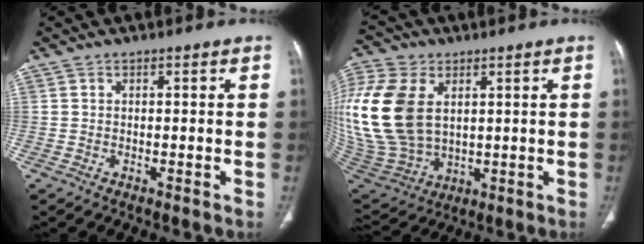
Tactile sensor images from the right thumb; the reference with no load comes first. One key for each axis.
{"total": 25.2, "fx": 5.0, "fy": 17.0, "fz": 18.0, "tx": -0.427, "ty": -0.007, "tz": 0.114}